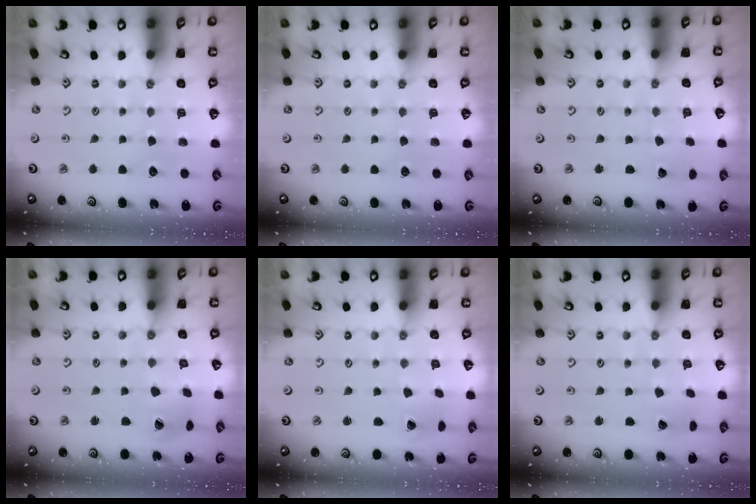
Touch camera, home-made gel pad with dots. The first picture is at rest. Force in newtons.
{"total": 0.0}
{"total": 1.1, "press": 1.1, "slide": 0.1}
{"total": 4.9, "press": 4.9, "slide": 0.4}
{"total": 2.4, "press": 2.4, "slide": 0.3}
{"total": 2.6, "press": 2.6, "slide": 0.1}